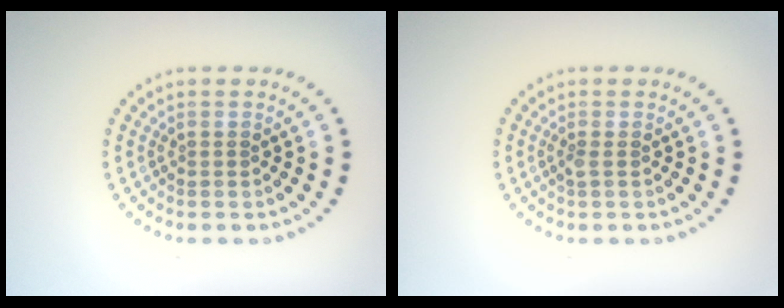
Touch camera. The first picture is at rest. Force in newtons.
{"total": 0.6, "press": 0.5, "slide": 0.3}